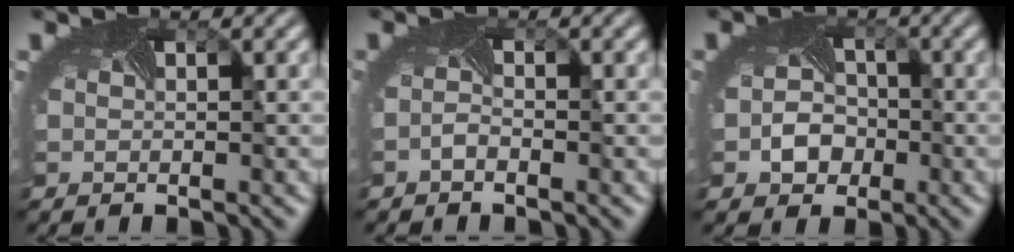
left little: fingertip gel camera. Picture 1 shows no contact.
{"total": 0.8, "force": [-0.8, 0.0, 0.3], "torque": [-0.015, -0.002, -0.016]}
{"total": 3.0, "force": [-1.1, 2.5, 1.2], "torque": [-0.020, -0.006, -0.019]}